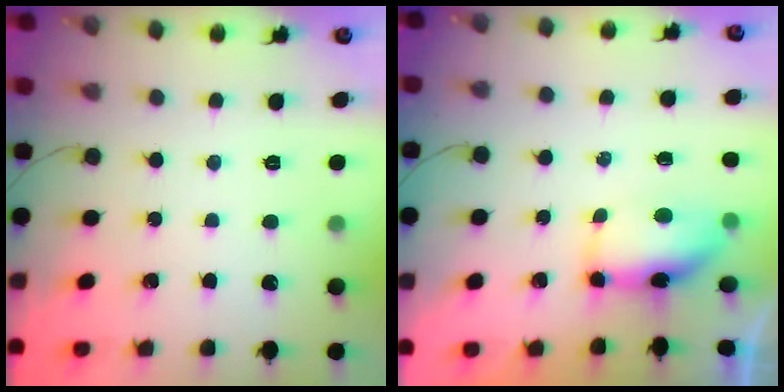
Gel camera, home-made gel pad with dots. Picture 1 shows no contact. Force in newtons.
{"total": 6.8, "press": 6.8, "slide": 0.8}